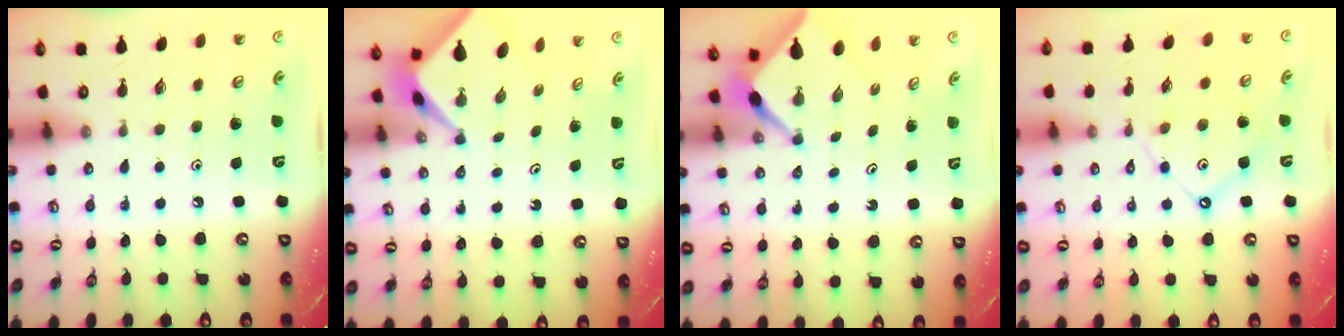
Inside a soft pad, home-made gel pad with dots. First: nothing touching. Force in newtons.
{"total": 2.3, "press": 2.3, "slide": 0.3}
{"total": 2.6, "press": 2.6, "slide": 0.2}
{"total": 7.8, "press": 7.8, "slide": 0.8}